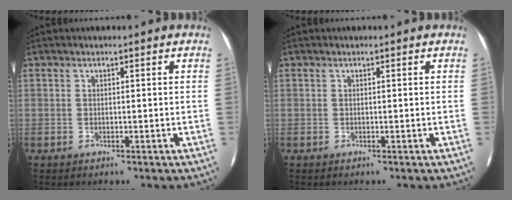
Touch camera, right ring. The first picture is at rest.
{"total": 0.0}